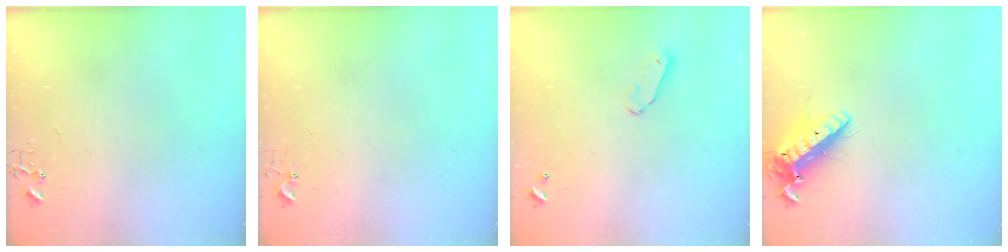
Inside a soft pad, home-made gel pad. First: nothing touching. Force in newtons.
{"total": 2.7, "press": 2.7, "slide": 0.3}
{"total": 5.9, "press": 5.9, "slide": 0.6}
{"total": 14.7, "press": 14.4, "slide": 2.9}